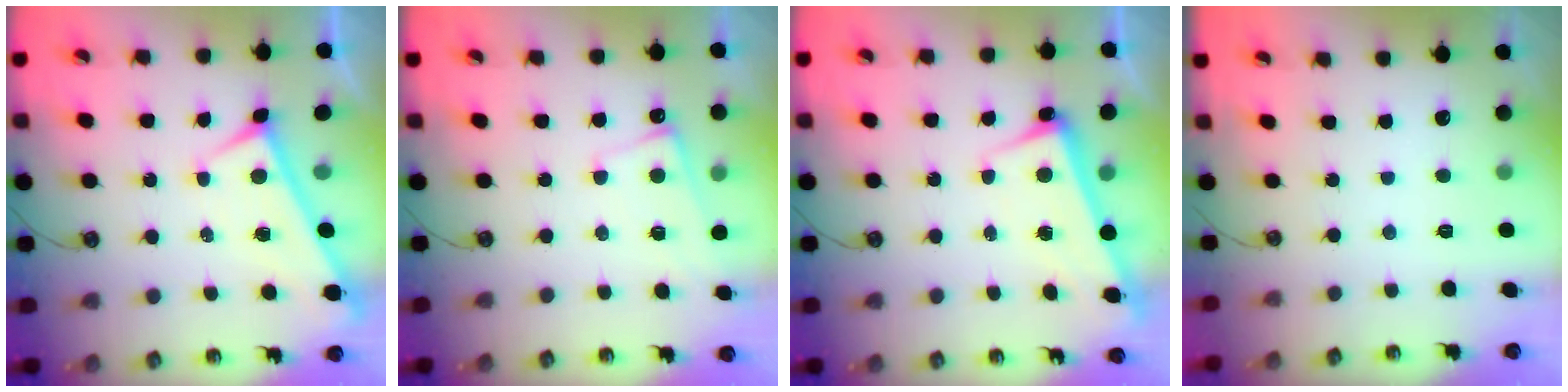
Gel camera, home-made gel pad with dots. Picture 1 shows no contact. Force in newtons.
{"total": 2.1, "press": 2.1, "slide": 0.5}
{"total": 2.8, "press": 2.6, "slide": 1.0}
{"total": 0.0}